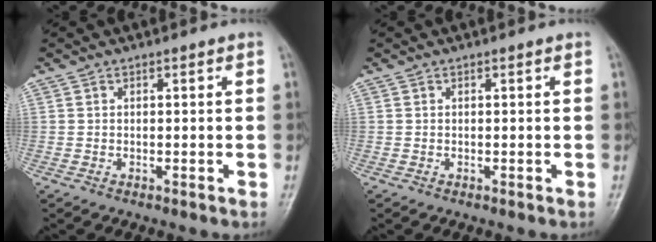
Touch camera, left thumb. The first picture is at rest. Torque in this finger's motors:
{"motor_torque": [-0.01, 0.01, -0.01, -0.05, 0.00]}